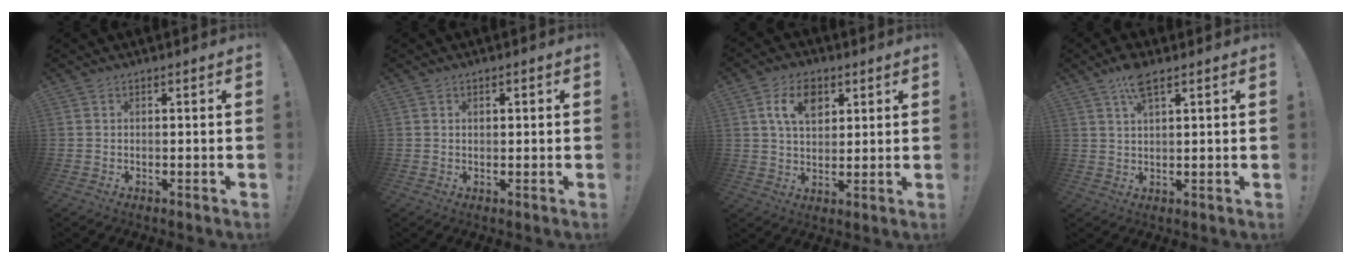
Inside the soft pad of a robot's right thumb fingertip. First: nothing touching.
{"total": 0.8, "force": [0.3, 0.6, 0.4], "torque": [-0.007, 0.002, 0.005]}
{"total": 9.5, "force": [3.8, 6.1, 6.1], "torque": [-0.099, 0.003, 0.070]}
{"total": 6.3, "force": [3.8, 2.0, 4.7], "torque": [-0.083, -0.009, 0.065]}